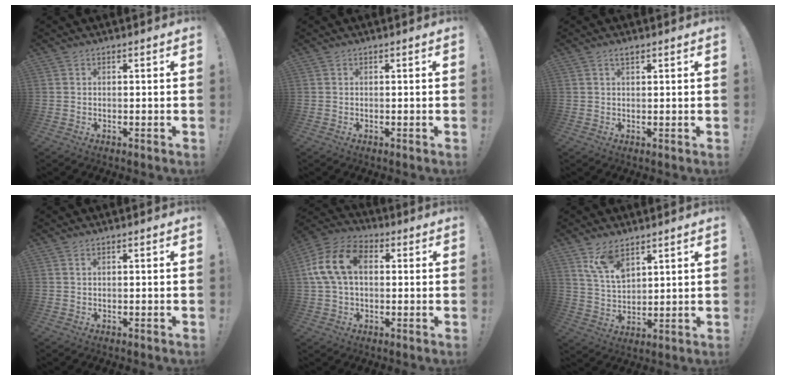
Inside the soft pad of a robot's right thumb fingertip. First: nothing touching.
{"total": 0.0}
{"total": 1.7, "force": [1.3, 0.4, 1.0], "torque": [-0.013, -0.004, 0.022]}
{"total": 0.7, "force": [0.5, 0.2, 0.5], "torque": [-0.015, 0.003, 0.010]}
{"total": 15.7, "force": [2.8, 10.5, 11.3], "torque": [-0.226, 0.015, 0.052]}
{"total": 9.7, "force": [7.1, 4.7, 4.7], "torque": [-0.095, -0.036, 0.139]}